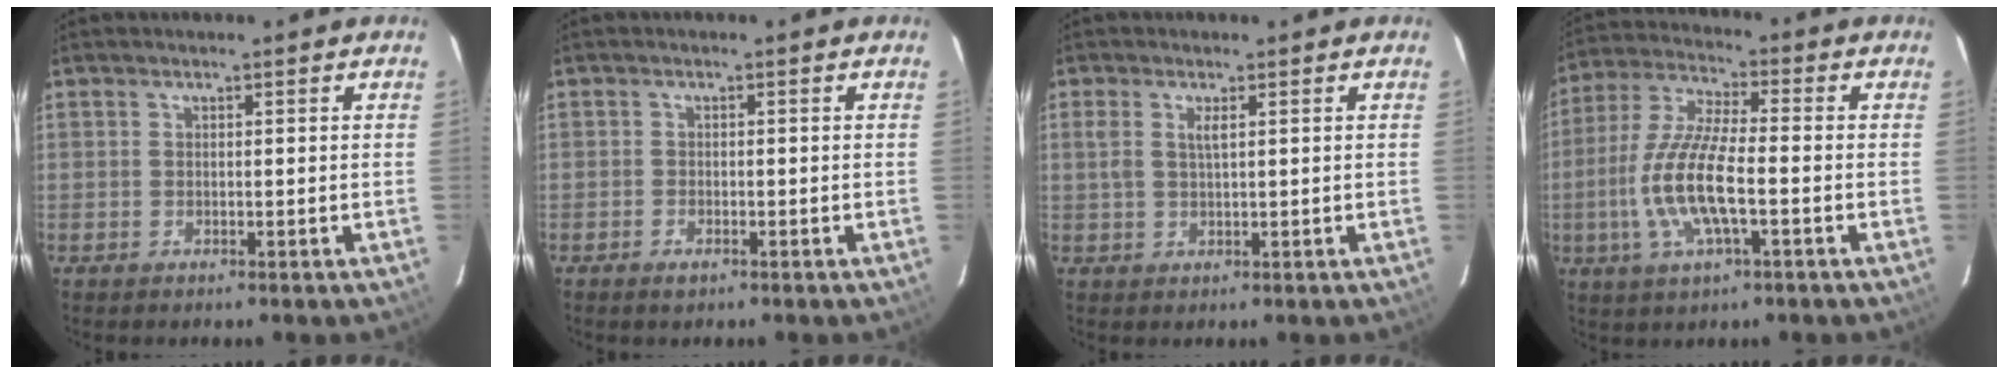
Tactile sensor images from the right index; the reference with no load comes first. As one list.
[{"total": 1.5, "force": [-1.1, 0.8, 0.7], "torque": [-0.017, -0.001, -0.021]}, {"total": 2.4, "force": [0.8, 0.7, 2.1], "torque": [-0.042, 0.001, 0.015]}, {"total": 13.1, "force": [-3.1, 3.4, 12.3], "torque": [-0.260, -0.004, -0.063]}]